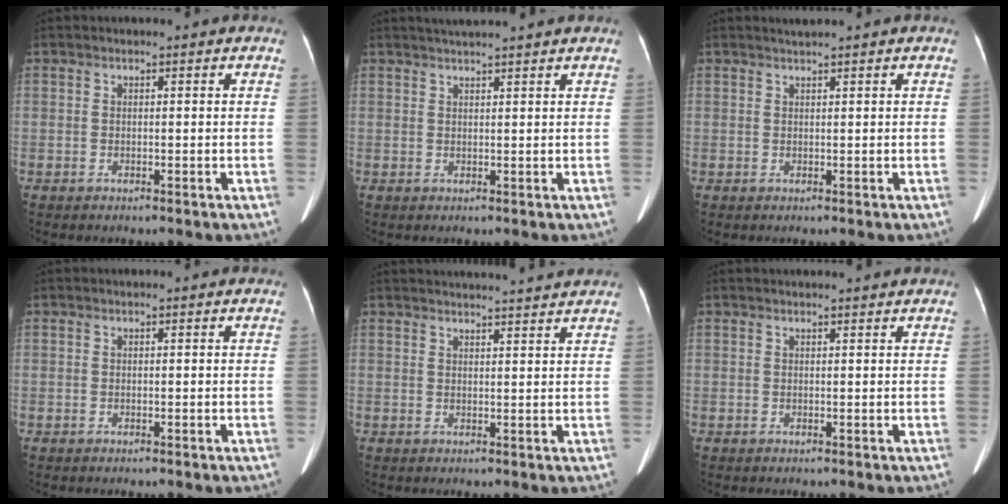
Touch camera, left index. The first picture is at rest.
{"total": 5.6, "force": [5.0, -0.5, 2.5], "torque": [-0.037, 0.030, 0.070]}
{"total": 0.9, "force": [0.8, -0.3, 0.3], "torque": [-0.011, 0.003, 0.021]}
{"total": 0.0}
{"total": 9.8, "force": [9.5, -0.7, 2.5], "torque": [-0.032, 0.013, 0.112]}
{"total": 2.5, "force": [2.5, -0.1, 0.6], "torque": [-0.009, 0.013, 0.030]}